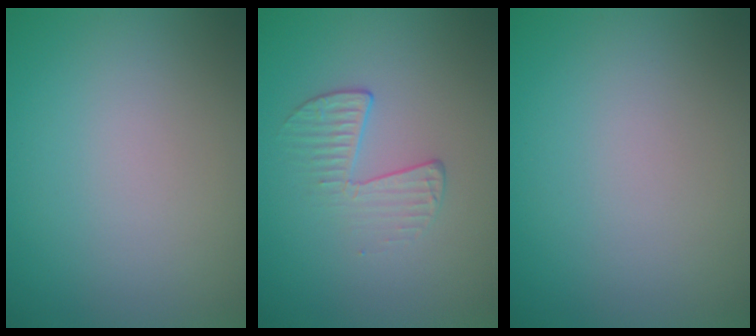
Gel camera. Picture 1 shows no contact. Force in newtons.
{"total": 2.1, "press": 1.0, "slide": 1.8}
{"total": 0.0}